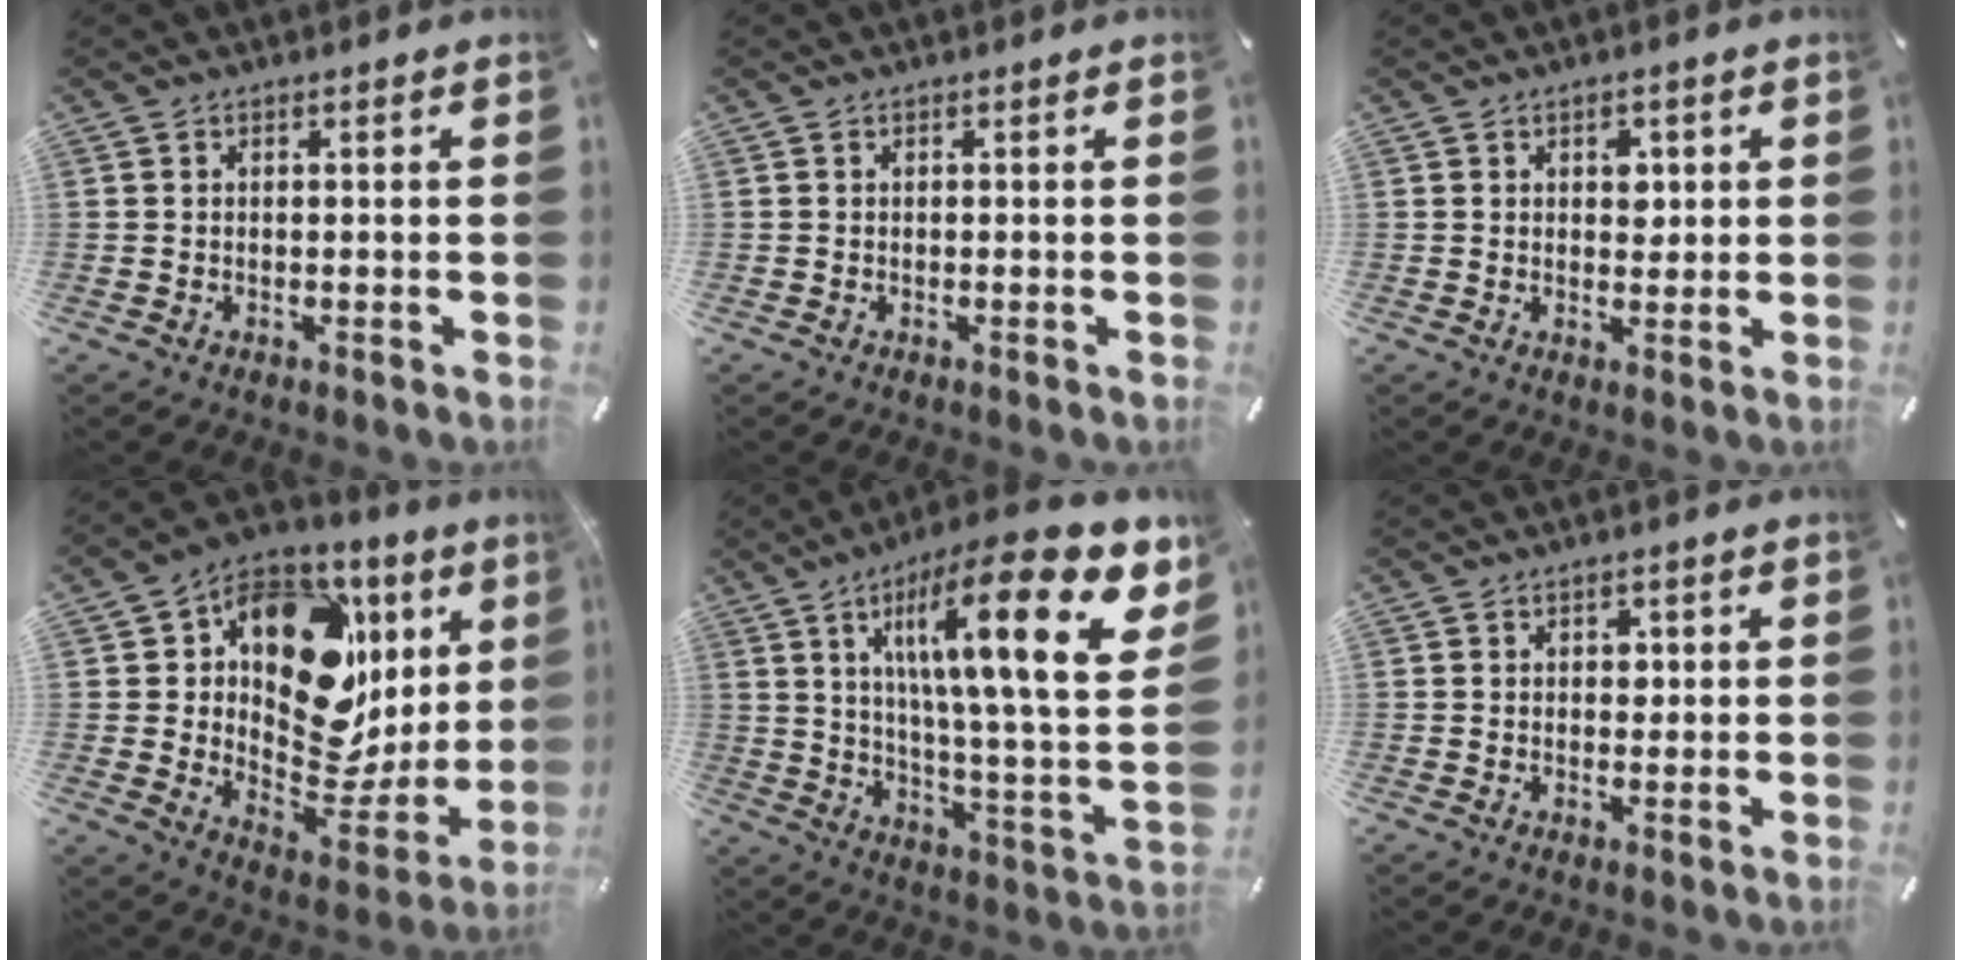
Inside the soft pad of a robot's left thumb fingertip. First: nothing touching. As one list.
[{"total": 0.0}, {"total": 3.3, "force": [1.0, 2.5, 2.0], "torque": [-0.010, -0.005, 0.007]}, {"total": 17.9, "force": [6.8, 12.2, 11.2], "torque": [-0.148, -0.055, 0.117]}, {"total": 25.4, "force": [12.0, 6.6, 21.4], "torque": [-0.320, -0.075, 0.183]}, {"total": 2.0, "force": [0.4, 1.6, 1.1], "torque": [-0.007, 0.002, 0.000]}]